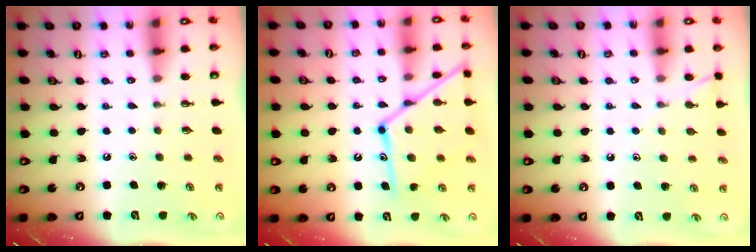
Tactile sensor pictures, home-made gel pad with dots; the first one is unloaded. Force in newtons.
{"total": 17.1, "press": 17.1, "slide": 1.1}
{"total": 5.4, "press": 5.3, "slide": 0.6}